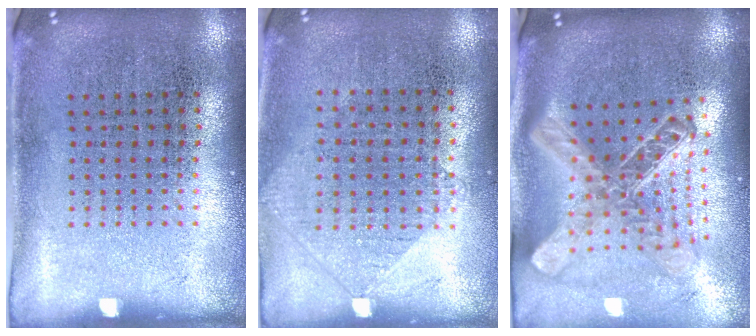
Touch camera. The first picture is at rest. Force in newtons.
{"total": 1.0, "press": 0.9, "slide": 0.4}
{"total": 2.6, "press": 1.9, "slide": 1.8}